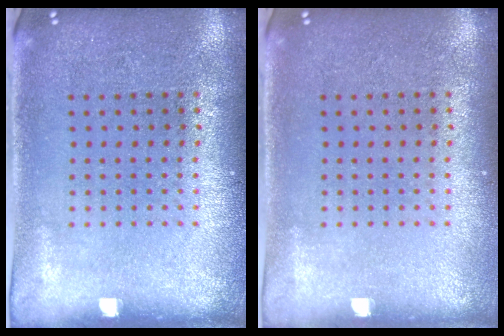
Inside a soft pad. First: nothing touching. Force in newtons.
{"total": 0.0}